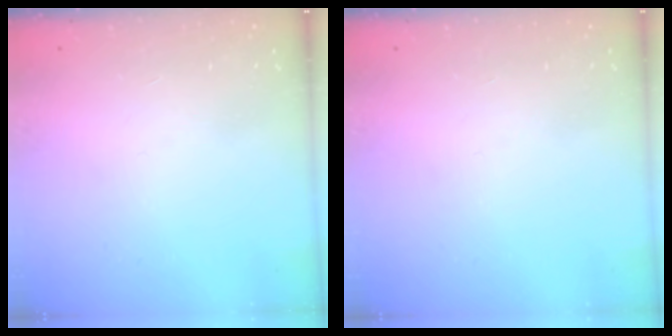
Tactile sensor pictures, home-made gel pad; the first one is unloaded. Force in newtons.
{"total": 0.0}